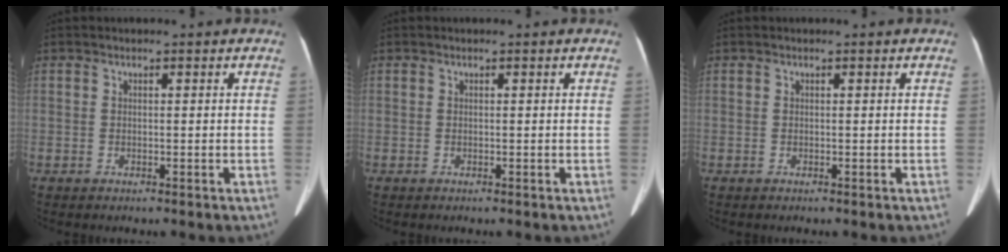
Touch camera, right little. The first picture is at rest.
{"total": 0.0}
{"total": 0.0}